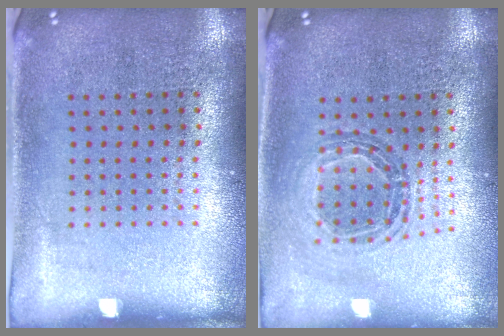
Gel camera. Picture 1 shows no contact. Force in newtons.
{"total": 0.8, "press": 0.8, "slide": 0.1}